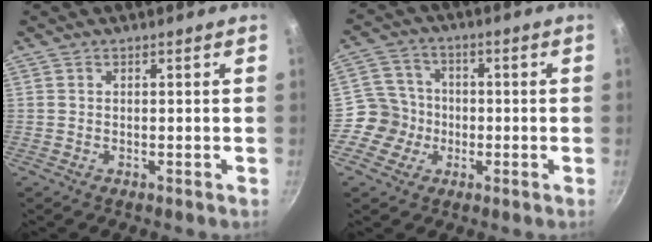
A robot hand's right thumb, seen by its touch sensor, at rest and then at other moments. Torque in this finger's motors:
{"motor_torque": [0.18, -0.19, -0.13, -0.12, 0.01]}